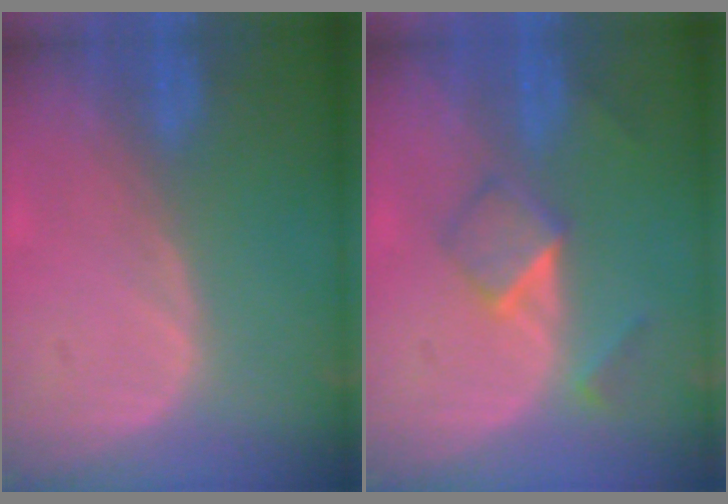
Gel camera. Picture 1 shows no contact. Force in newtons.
{"total": 5.2, "press": 4.5, "slide": 2.6}